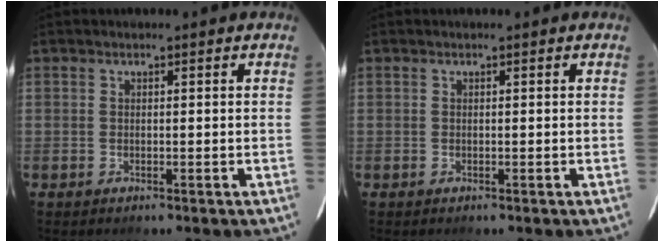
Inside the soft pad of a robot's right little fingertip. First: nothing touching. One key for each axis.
{"total": 0.0}